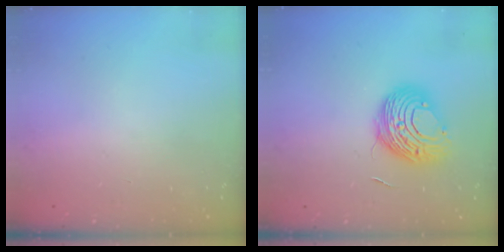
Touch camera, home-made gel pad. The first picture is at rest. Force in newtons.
{"total": 10.4, "press": 10.4, "slide": 0.2}